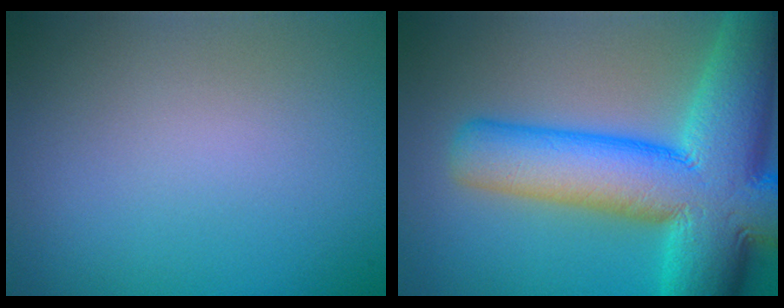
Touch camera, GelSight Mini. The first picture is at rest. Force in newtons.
{"total": 14.9, "press": 14.9, "slide": 0.6}